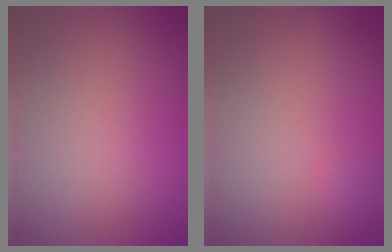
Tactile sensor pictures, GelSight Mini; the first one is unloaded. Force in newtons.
{"total": 0.7, "press": 0.7, "slide": 0.1}